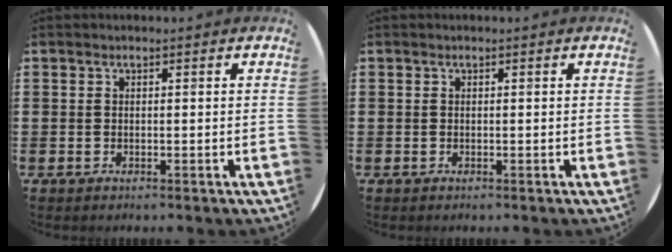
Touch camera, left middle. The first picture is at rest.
{"total": 0.0}